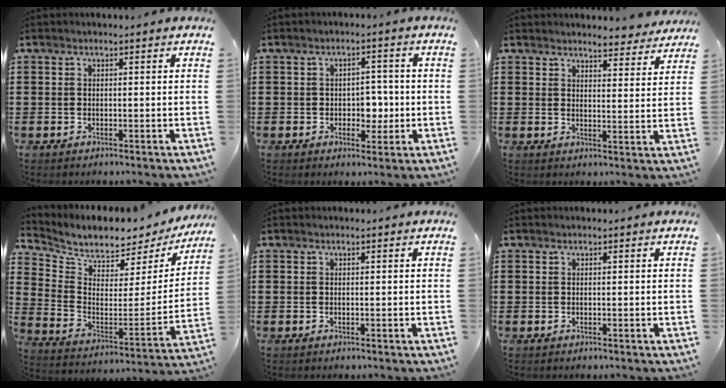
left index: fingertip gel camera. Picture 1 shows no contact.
{"total": 4.0, "force": [-0.5, 2.9, 2.6], "torque": [-0.050, 0.003, -0.016]}
{"total": 4.4, "force": [4.3, 0.2, 0.8], "torque": [-0.022, -0.019, 0.078]}
{"total": 5.2, "force": [5.1, 1.1, 0.8], "torque": [-0.042, -0.057, 0.081]}
{"total": 0.0}
{"total": 0.0}